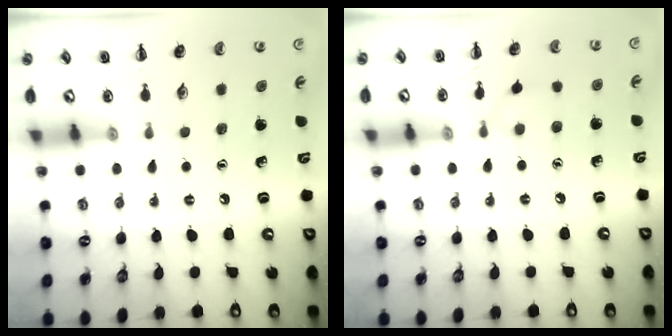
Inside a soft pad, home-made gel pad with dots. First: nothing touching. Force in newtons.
{"total": 2.8, "press": 2.5, "slide": 1.1}